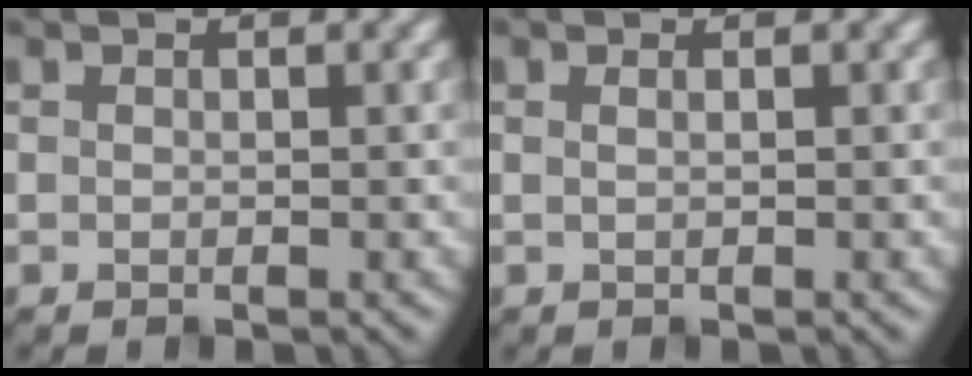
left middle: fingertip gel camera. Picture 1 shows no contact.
{"total": 1.1, "force": [0.5, 0.6, 0.8], "torque": [0.001, -0.003, -0.007]}